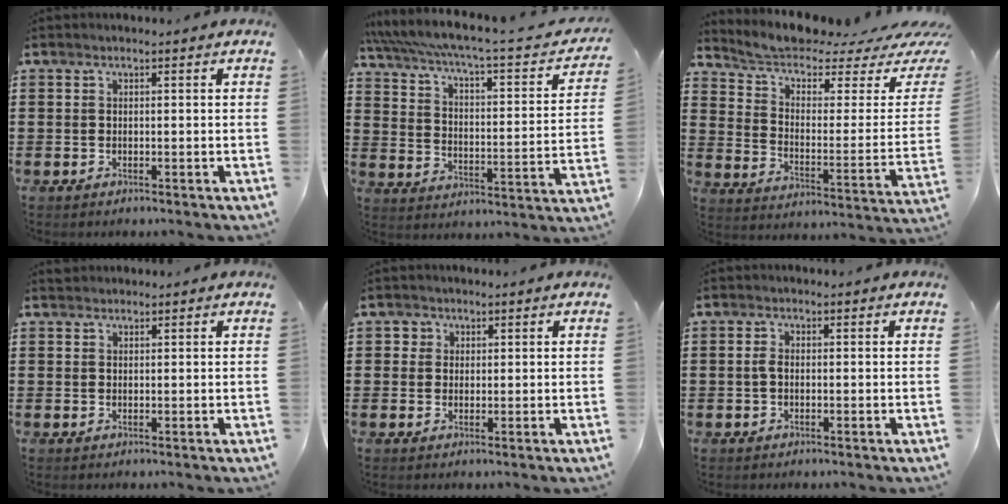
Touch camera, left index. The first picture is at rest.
{"total": 4.0, "force": [2.8, 0.1, 2.9], "torque": [-0.072, -0.035, 0.037]}
{"total": 5.8, "force": [4.9, 1.3, 2.7], "torque": [-0.079, -0.041, 0.085]}
{"total": 0.9, "force": [0.8, 0.3, 0.0], "torque": [-0.003, 0.001, 0.017]}
{"total": 1.7, "force": [0.8, 1.5, 0.3], "torque": [-0.004, 0.003, 0.012]}
{"total": 1.6, "force": [-0.2, 0.8, 1.4], "torque": [-0.037, -0.003, -0.006]}